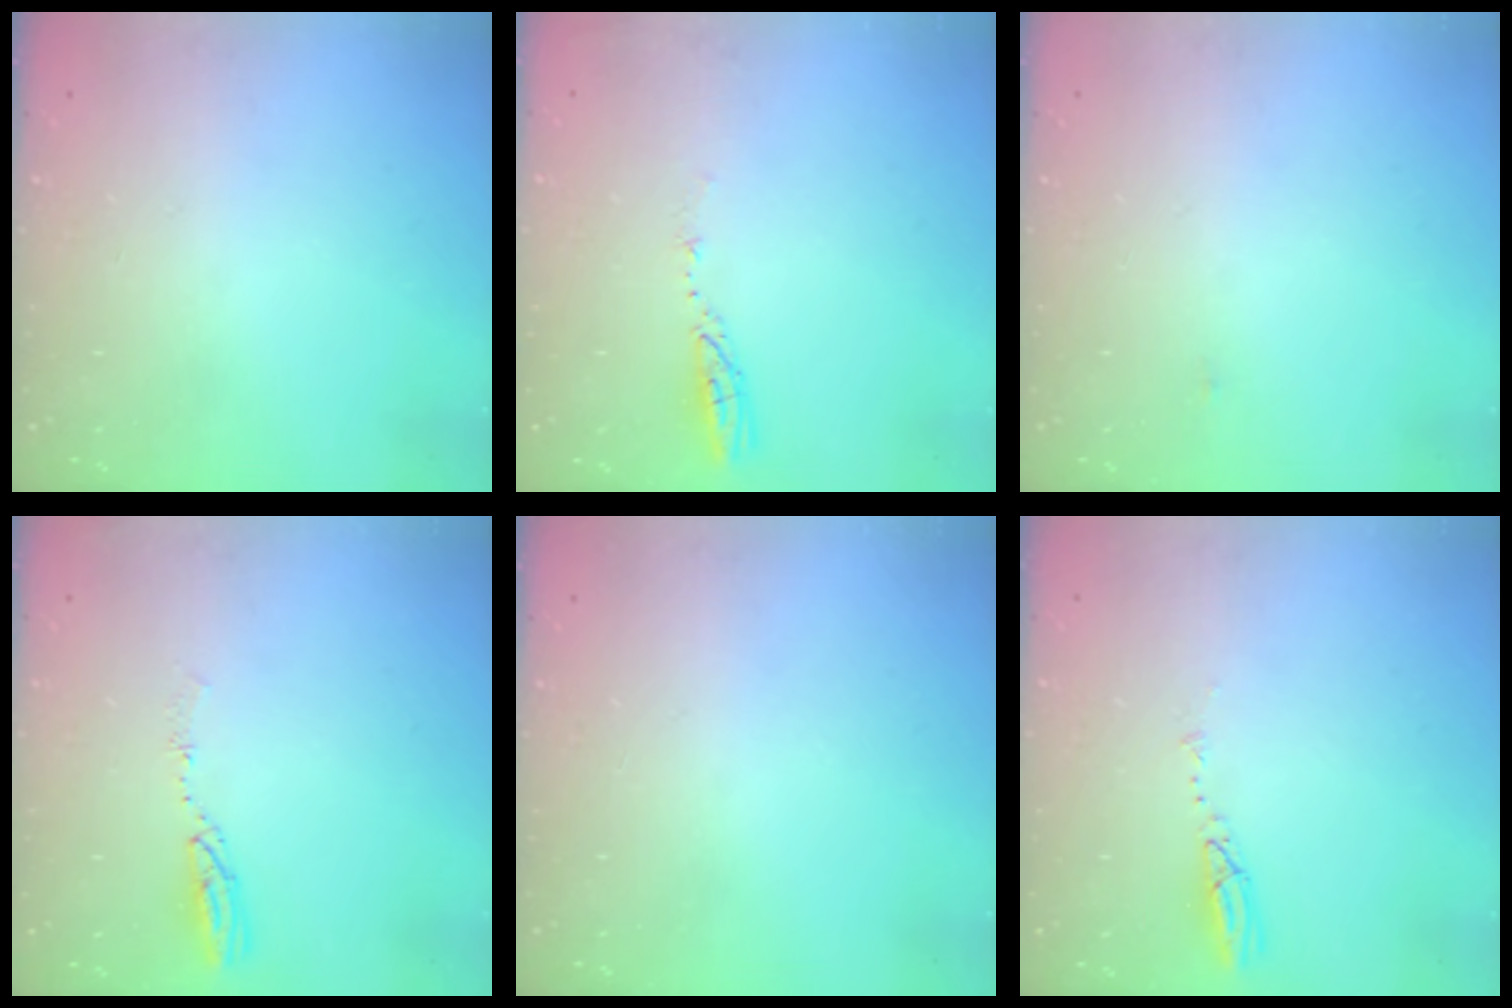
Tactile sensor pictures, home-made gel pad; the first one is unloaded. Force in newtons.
{"total": 3.5, "press": 3.4, "slide": 0.4}
{"total": 9.0, "press": 1.8, "slide": 8.9}
{"total": 4.6, "press": 4.6, "slide": 0.4}
{"total": 0.0}
{"total": 3.4, "press": 3.4, "slide": 0.4}